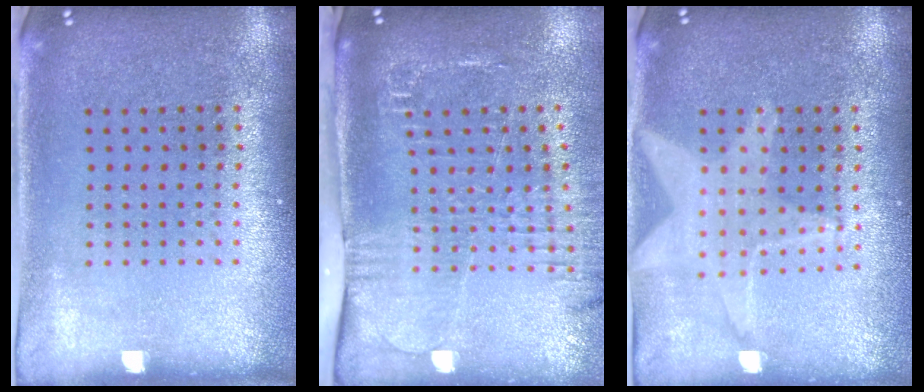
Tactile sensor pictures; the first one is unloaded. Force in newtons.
{"total": 2.6, "press": 2.0, "slide": 1.6}
{"total": 1.7, "press": 1.5, "slide": 0.7}